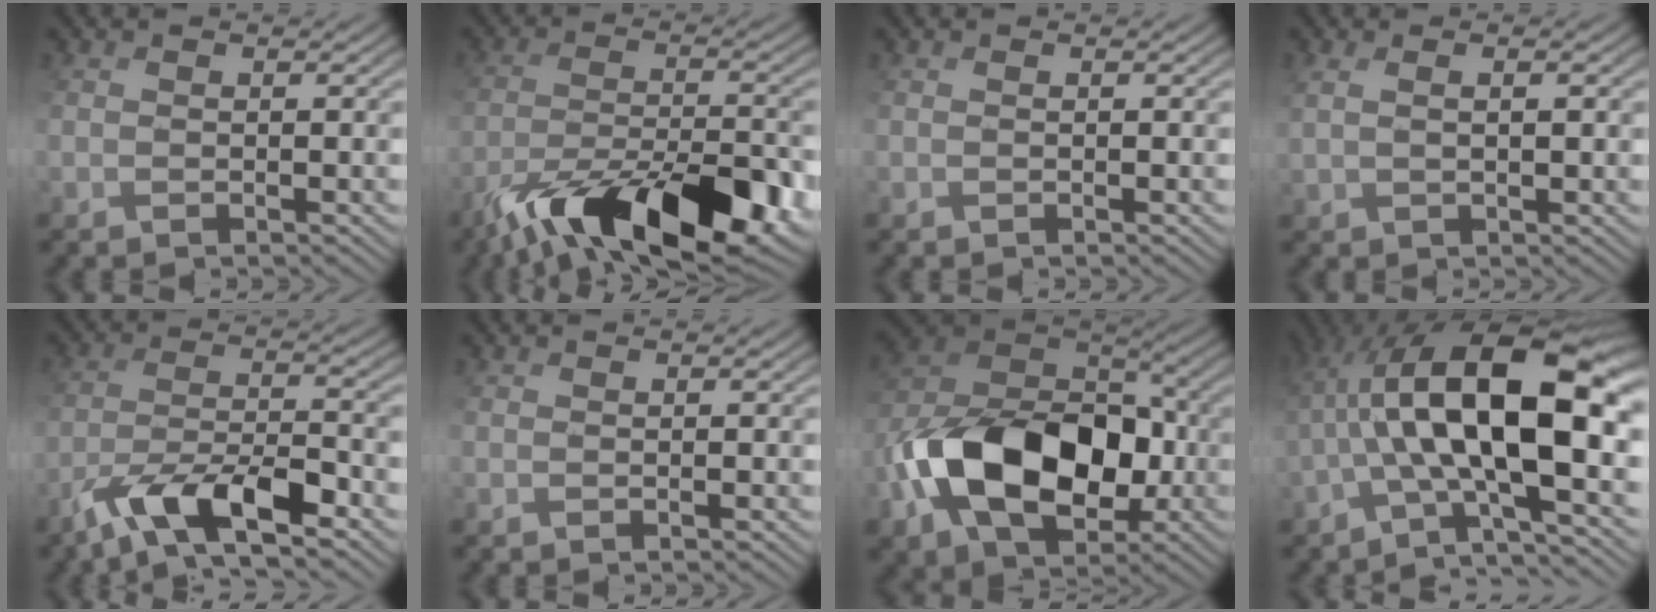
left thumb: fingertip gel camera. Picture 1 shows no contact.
{"total": 15.3, "force": [-10.0, 5.2, 10.3], "torque": [-0.199, -0.017, -0.156]}
{"total": 0.0}
{"total": 2.6, "force": [1.1, 0.8, 2.2], "torque": [-0.039, -0.003, 0.020]}
{"total": 9.5, "force": [-5.9, 2.5, 6.9], "torque": [-0.129, 0.001, -0.116]}
{"total": 0.0}
{"total": 15.2, "force": [-4.1, 9.9, 10.8], "torque": [-0.190, -0.006, -0.089]}
{"total": 15.4, "force": [-0.3, 5.6, 14.4], "torque": [-0.247, 0.030, -0.012]}